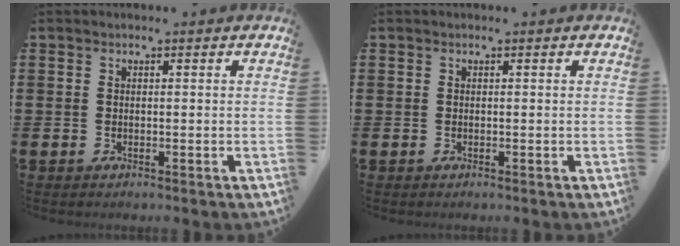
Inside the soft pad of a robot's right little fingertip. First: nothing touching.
{"total": 0.0}